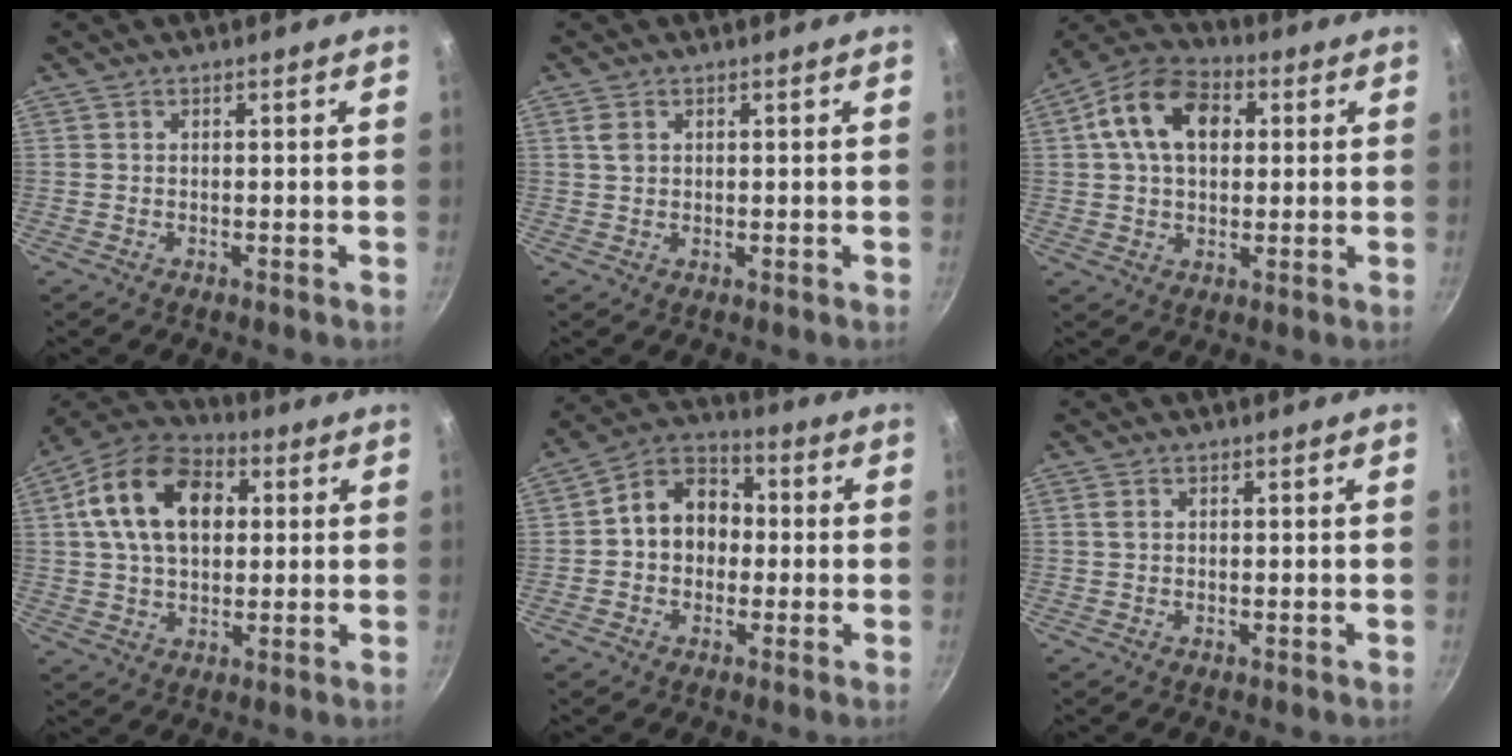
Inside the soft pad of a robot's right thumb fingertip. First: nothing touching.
{"total": 2.1, "force": [0.8, 1.4, 1.3], "torque": [-0.024, 0.001, 0.017]}
{"total": 13.8, "force": [3.3, 9.3, 9.6], "torque": [-0.141, 0.017, 0.039]}
{"total": 17.1, "force": [4.1, 11.4, 12.1], "torque": [-0.190, 0.015, 0.054]}
{"total": 10.9, "force": [0.0, 8.7, 6.5], "torque": [-0.061, 0.033, -0.020]}
{"total": 0.9, "force": [0.4, 0.4, 0.7], "torque": [-0.013, 0.001, 0.005]}